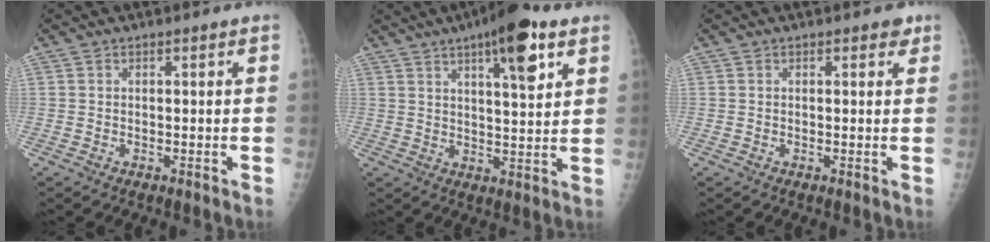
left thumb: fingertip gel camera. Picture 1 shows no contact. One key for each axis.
{"total": 12.0, "fx": 6.3, "fy": 3.2, "fz": 9.6, "tx": -0.127, "ty": -0.023, "tz": 0.090}
{"total": 1.4, "fx": 0.8, "fy": 0.8, "fz": 0.7, "tx": 0.006, "ty": -0.002, "tz": 0.005}